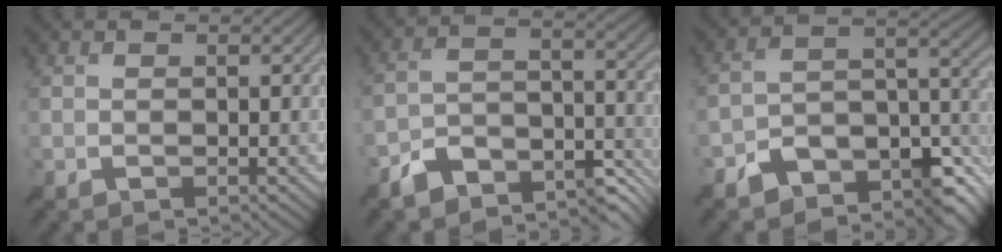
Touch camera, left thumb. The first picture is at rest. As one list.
[{"total": 8.3, "force": [-6.2, 4.0, 3.8], "torque": [-0.062, -0.014, -0.121]}, {"total": 9.7, "force": [-6.4, 4.9, 5.3], "torque": [-0.075, -0.019, -0.120]}]